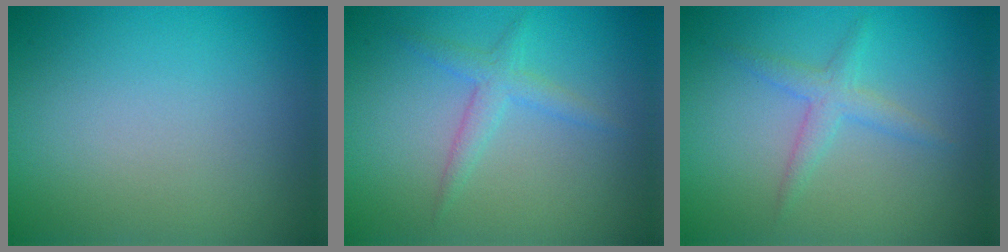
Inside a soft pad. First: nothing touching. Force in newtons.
{"total": 1.3, "press": 1.3, "slide": 0.1}
{"total": 2.1, "press": 2.1, "slide": 0.1}